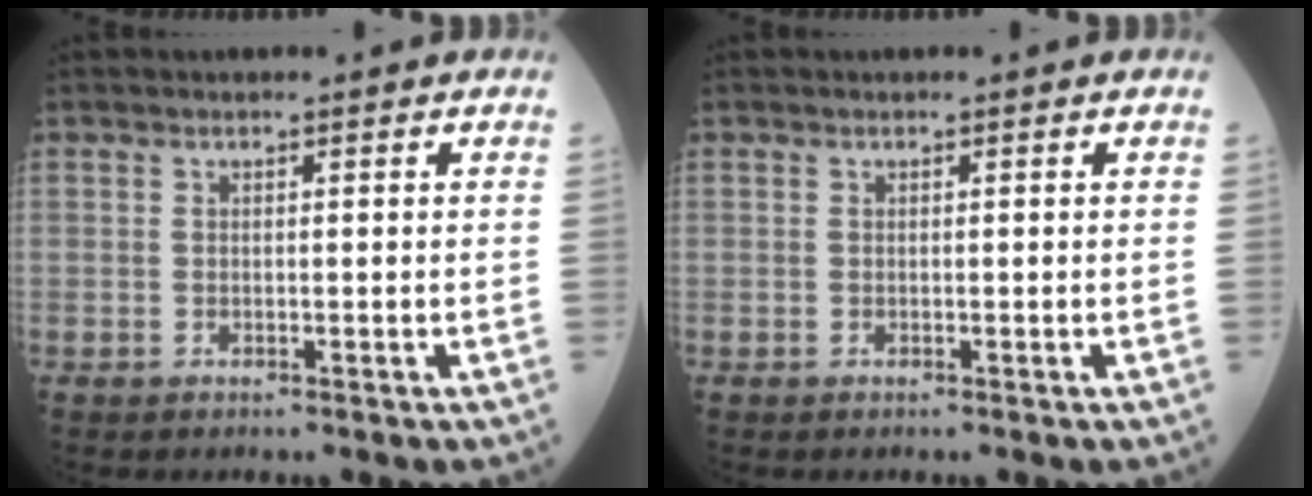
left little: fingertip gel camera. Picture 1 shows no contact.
{"total": 0.0}